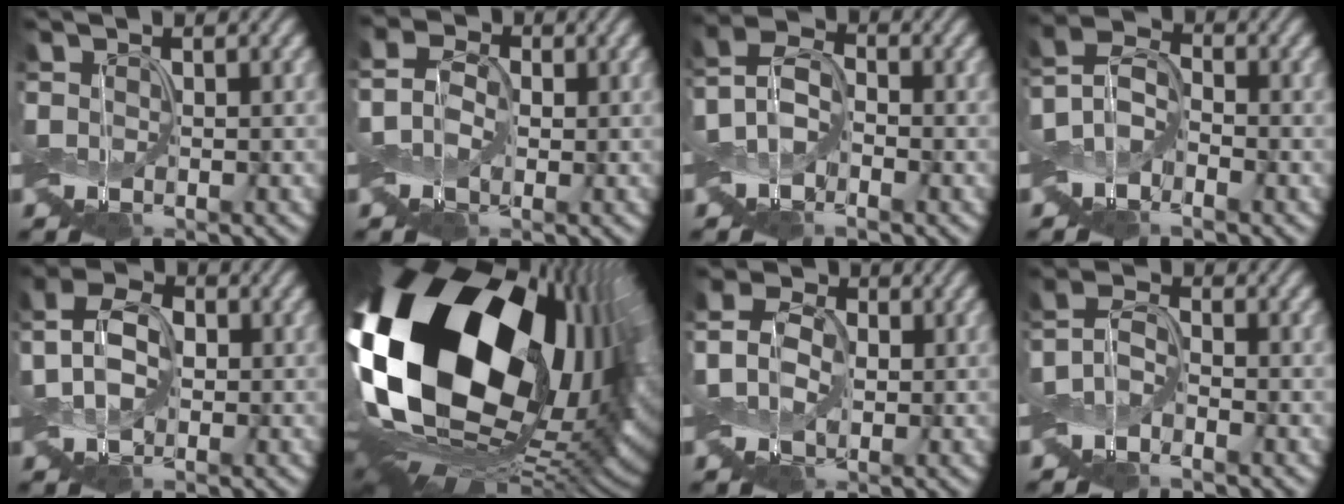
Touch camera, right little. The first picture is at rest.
{"total": 3.9, "force": [0.2, 3.1, 2.4], "torque": [-0.052, 0.012, -0.019]}
{"total": 3.6, "force": [-0.9, 2.3, 2.6], "torque": [-0.051, 0.011, -0.029]}
{"total": 2.8, "force": [-1.4, 1.7, 1.9], "torque": [-0.033, 0.009, -0.040]}
{"total": 4.9, "force": [-0.1, 3.3, 3.6], "torque": [-0.086, 0.012, -0.009]}
{"total": 20.8, "force": [3.9, 12.6, 16.1], "torque": [-0.290, -0.030, 0.071]}
{"total": 4.7, "force": [0.4, 3.7, 2.9], "torque": [-0.065, 0.016, -0.015]}
{"total": 1.9, "force": [-1.1, 0.9, 1.3], "torque": [-0.022, 0.007, -0.033]}